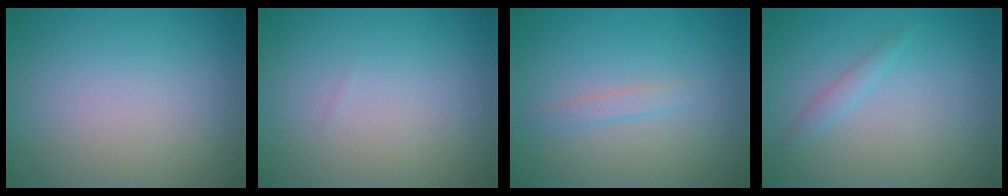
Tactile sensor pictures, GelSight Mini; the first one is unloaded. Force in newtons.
{"total": 0.0}
{"total": 1.1, "press": 1.1, "slide": 0.0}
{"total": 1.0, "press": 1.0, "slide": 0.1}